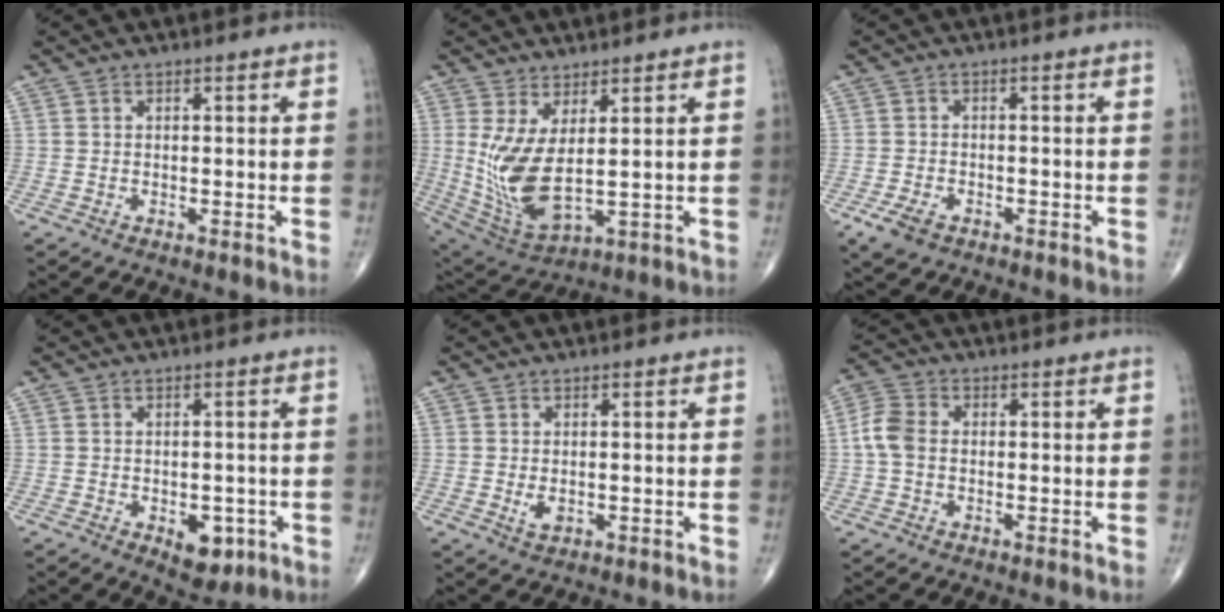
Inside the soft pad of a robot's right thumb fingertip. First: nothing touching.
{"total": 11.8, "force": [1.8, 4.5, 10.8], "torque": [-0.234, -0.030, 0.056]}
{"total": 4.0, "force": [-2.2, 2.4, 2.4], "torque": [-0.050, 0.002, -0.037]}
{"total": 5.9, "force": [-2.1, 3.5, 4.2], "torque": [-0.033, 0.005, -0.017]}
{"total": 2.1, "force": [-0.2, 1.3, 1.6], "torque": [-0.028, -0.005, 0.000]}
{"total": 5.3, "force": [-0.2, 3.8, 3.6], "torque": [-0.081, 0.015, -0.013]}